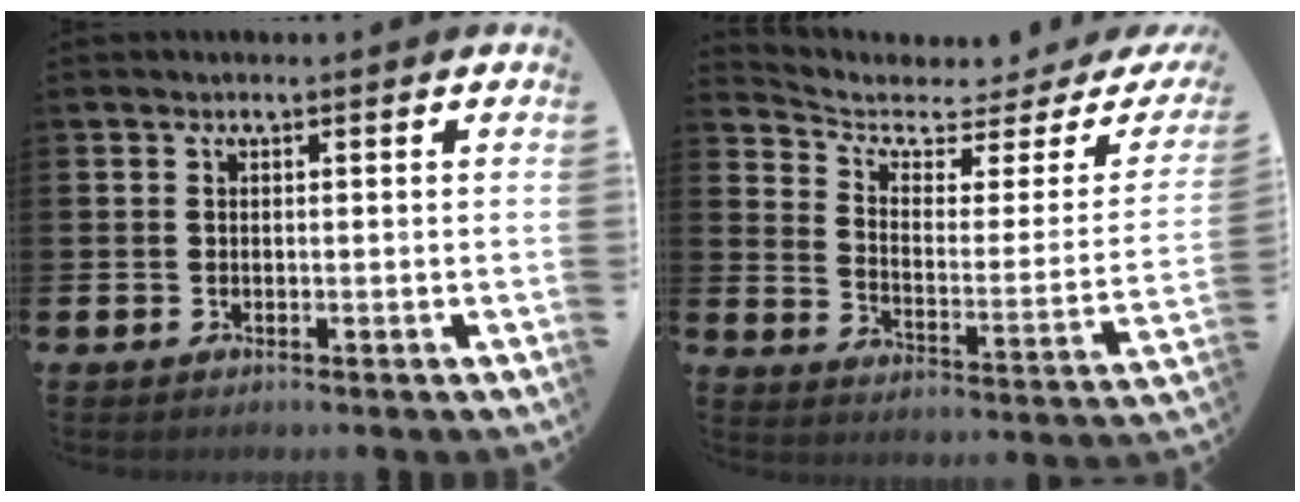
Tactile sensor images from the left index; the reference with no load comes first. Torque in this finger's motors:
{"motor_torque": [0.71, -1.43, -0.03, -0.01]}